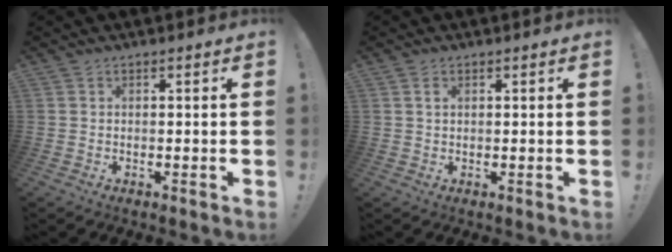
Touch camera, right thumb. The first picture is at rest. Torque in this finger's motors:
{"motor_torque": [-0.03, -0.12, 0.06, 0.11, 0.11]}